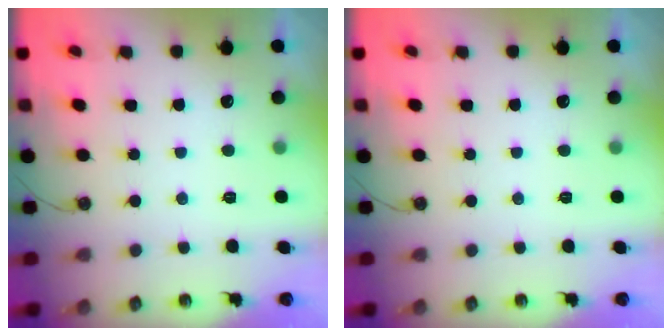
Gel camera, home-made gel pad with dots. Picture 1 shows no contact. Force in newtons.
{"total": 0.0}